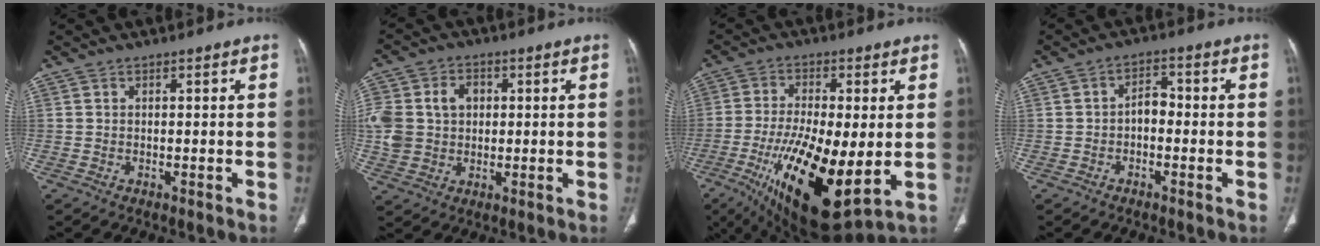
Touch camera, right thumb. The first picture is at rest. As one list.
[{"total": 15.9, "force": [2.3, 12.9, 9.0], "torque": [-0.214, 0.023, 0.054]}, {"total": 21.9, "force": [-4.5, 7.8, 19.9], "torque": [-0.372, -0.031, -0.058]}, {"total": 3.6, "force": [-0.9, 2.4, 2.5], "torque": [-0.028, 0.021, -0.024]}]